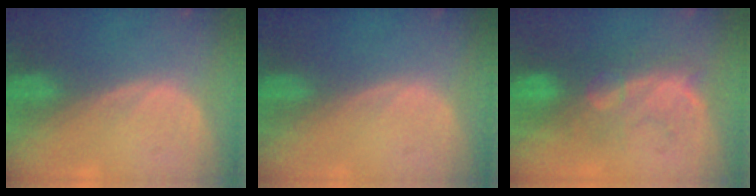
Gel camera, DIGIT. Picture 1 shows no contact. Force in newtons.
{"total": 0.0}
{"total": 7.8, "press": 7.7, "slide": 1.2}